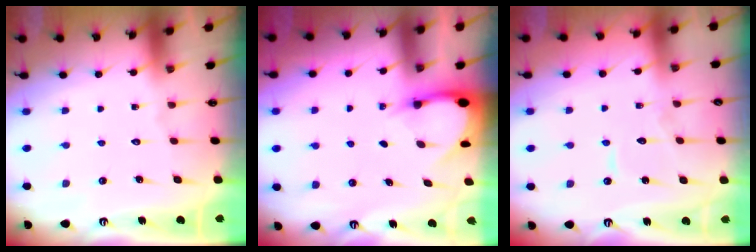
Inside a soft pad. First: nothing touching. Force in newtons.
{"total": 3.4, "press": 3.4, "slide": 0.2}
{"total": 6.4, "press": 6.4, "slide": 0.5}